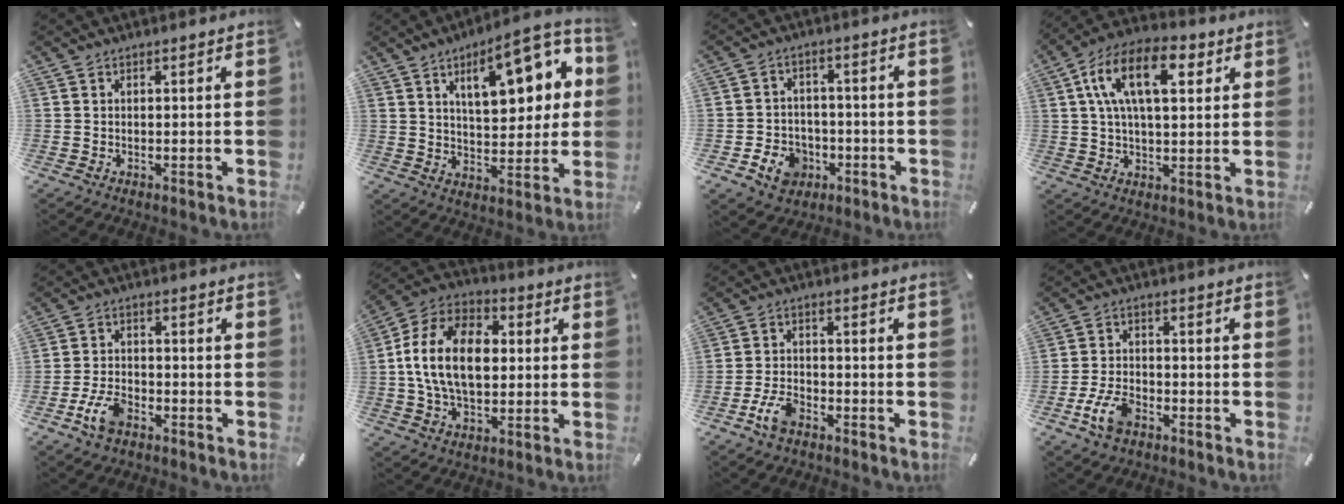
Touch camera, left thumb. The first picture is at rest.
{"total": 17.4, "force": [7.5, 7.9, 13.6], "torque": [-0.188, -0.022, 0.119]}
{"total": 8.2, "force": [-3.3, 6.7, 3.3], "torque": [-0.070, 0.023, -0.060]}
{"total": 15.3, "force": [5.4, 8.0, 11.8], "torque": [-0.230, 0.007, 0.090]}
{"total": 6.8, "force": [-3.7, 3.8, 4.3], "torque": [-0.103, 0.010, -0.073]}
{"total": 16.8, "force": [0.4, 11.3, 12.4], "torque": [-0.270, 0.012, 0.004]}
{"total": 6.0, "force": [-3.7, 3.2, 3.5], "torque": [-0.084, 0.013, -0.072]}
{"total": 7.5, "force": [-3.9, 4.3, 4.8], "torque": [-0.109, 0.012, -0.073]}